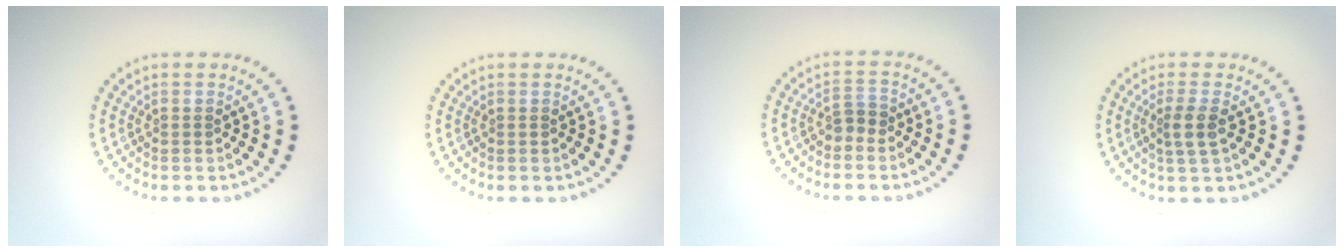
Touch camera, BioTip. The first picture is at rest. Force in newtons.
{"total": 0.0}
{"total": 1.2, "press": 1.1, "slide": 0.6}
{"total": 2.1, "press": 1.8, "slide": 1.2}